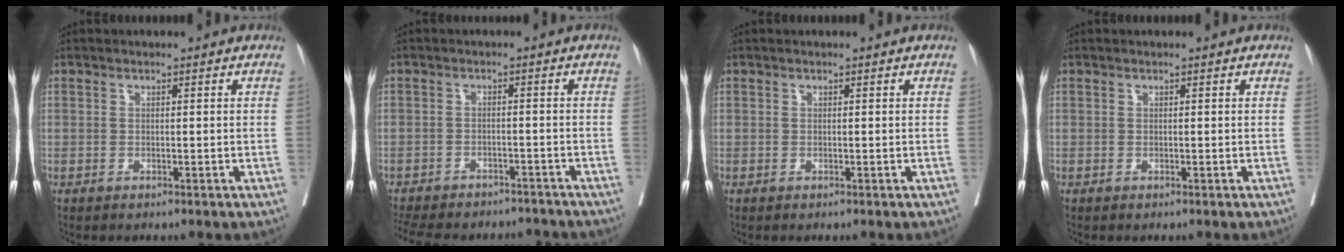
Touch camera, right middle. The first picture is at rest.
{"total": 15.9, "force": [-13.8, 6.0, 4.9], "torque": [-0.122, -0.003, -0.177]}
{"total": 0.0}
{"total": 0.0}